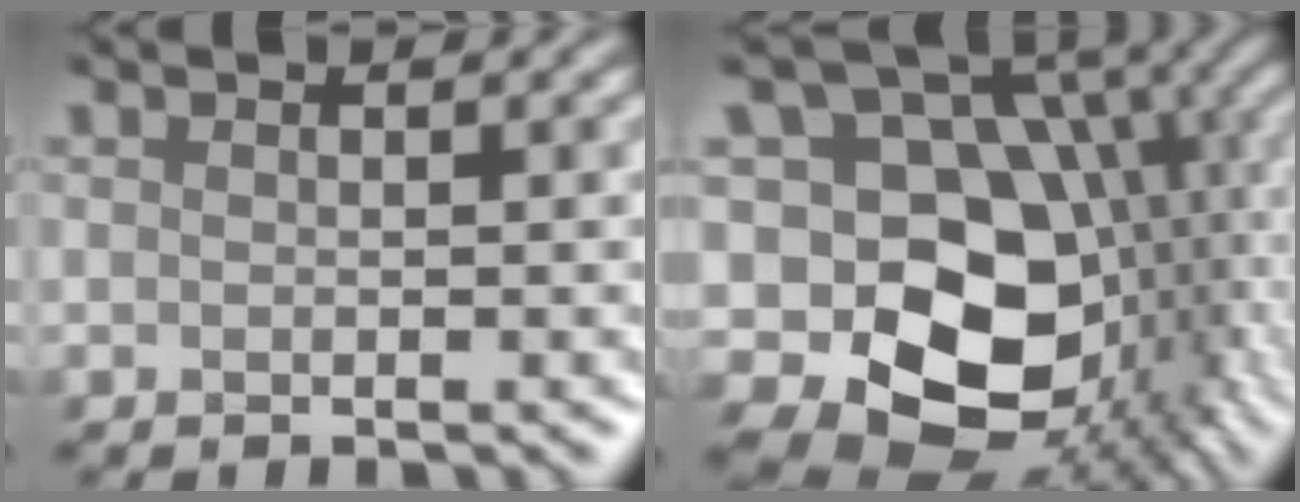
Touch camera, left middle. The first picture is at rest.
{"total": 14.1, "force": [-2.7, 10.1, 9.4], "torque": [-0.170, 0.002, -0.041]}